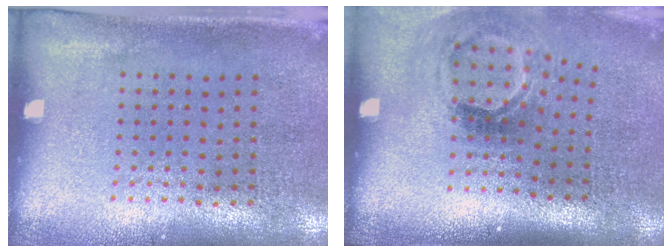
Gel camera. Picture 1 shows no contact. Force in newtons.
{"total": 1.9, "press": 1.2, "slide": 1.5}